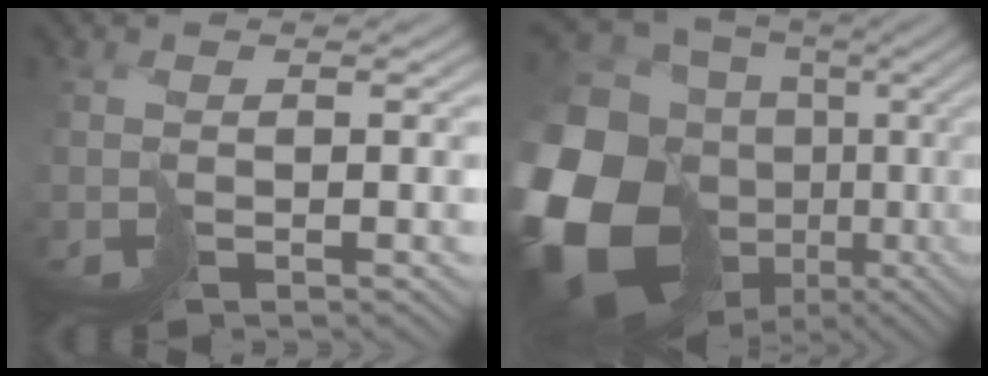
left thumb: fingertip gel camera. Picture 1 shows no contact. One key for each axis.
{"total": 20.7, "fx": -3.6, "fy": 17.9, "fz": 9.6, "tx": -0.267, "ty": -0.033, "tz": -0.058}